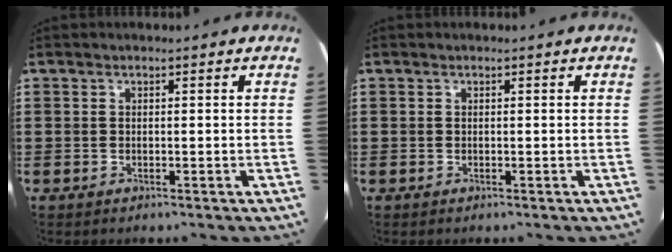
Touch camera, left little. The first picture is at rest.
{"total": 0.0}